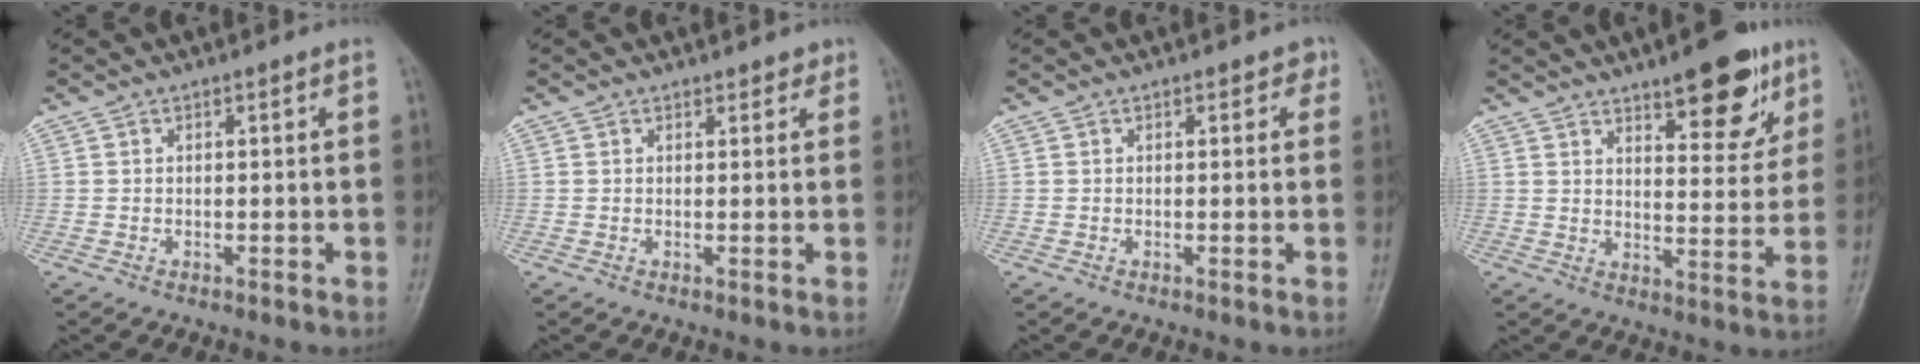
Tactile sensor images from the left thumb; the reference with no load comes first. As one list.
[{"total": 1.6, "force": [1.2, 0.9, 0.3], "torque": [0.012, -0.006, 0.010]}, {"total": 1.7, "force": [1.0, 1.1, 0.8], "torque": [0.009, -0.001, 0.007]}, {"total": 12.5, "force": [7.7, 4.7, 8.7], "torque": [-0.082, -0.042, 0.108]}]